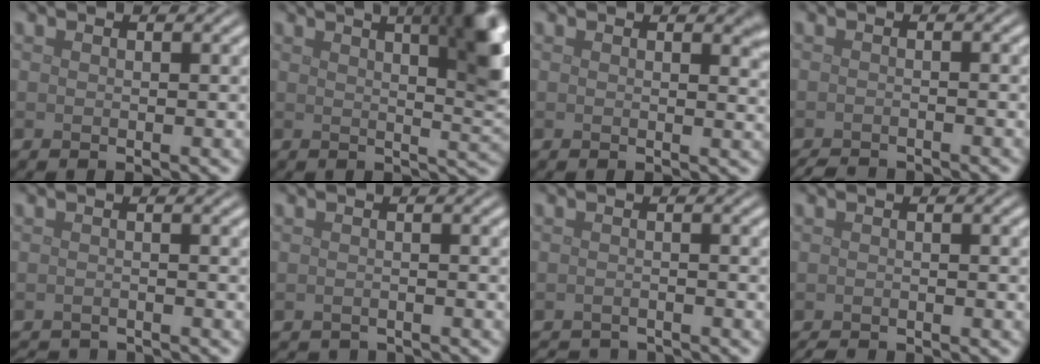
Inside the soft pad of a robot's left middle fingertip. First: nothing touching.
{"total": 11.3, "force": [4.6, 4.1, 9.4], "torque": [-0.078, 0.043, 0.047]}
{"total": 1.4, "force": [0.9, 0.4, 1.0], "torque": [-0.007, -0.005, 0.015]}
{"total": 2.6, "force": [-2.6, 0.4, 0.6], "torque": [-0.007, -0.006, -0.044]}
{"total": 4.1, "force": [-4.0, 0.4, 0.8], "torque": [-0.015, -0.004, -0.061]}
{"total": 2.7, "force": [-2.7, 0.2, 0.2], "torque": [0.001, -0.009, -0.039]}
{"total": 3.5, "force": [-3.5, 0.4, 0.5], "torque": [-0.011, 0.000, -0.055]}
{"total": 2.1, "force": [-2.0, 0.2, 0.5], "torque": [-0.004, -0.005, -0.034]}